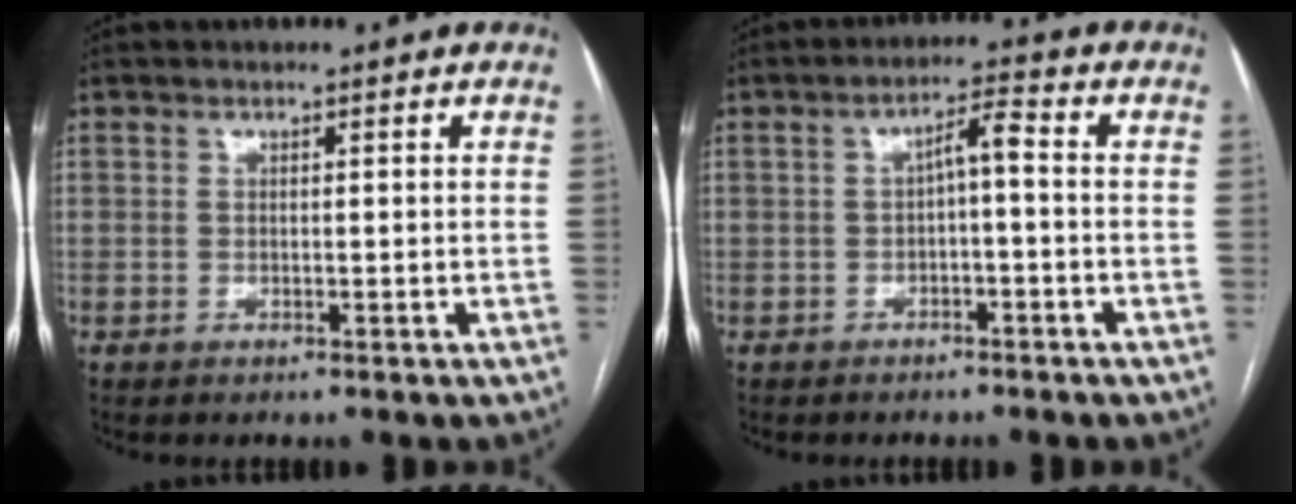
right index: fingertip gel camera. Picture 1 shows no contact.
{"total": 3.5, "force": [-0.5, 0.6, 3.4], "torque": [-0.056, 0.017, -0.006]}